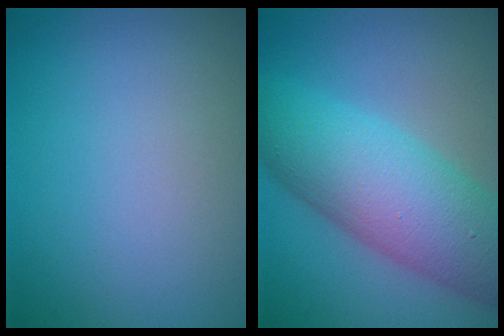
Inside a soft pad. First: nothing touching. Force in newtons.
{"total": 9.8, "press": 9.8, "slide": 0.3}